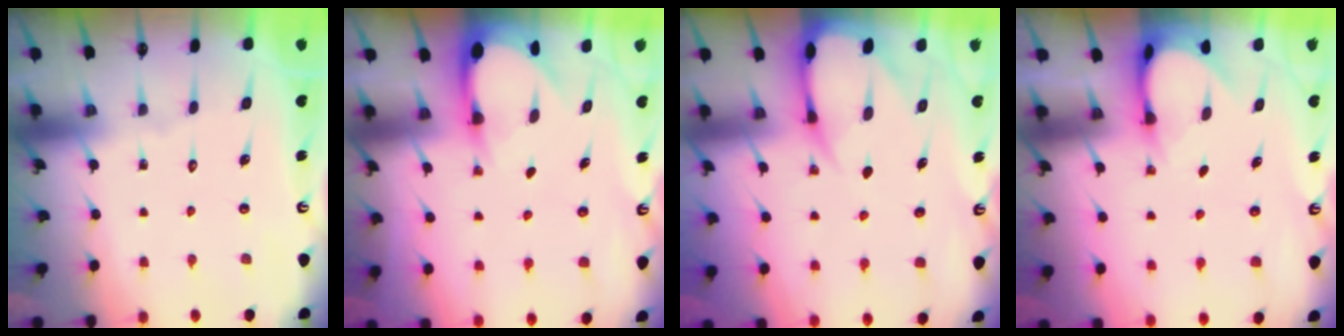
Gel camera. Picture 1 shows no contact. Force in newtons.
{"total": 3.3, "press": 3.3, "slide": 0.2}
{"total": 6.6, "press": 6.6, "slide": 0.7}
{"total": 3.8, "press": 3.8, "slide": 0.3}